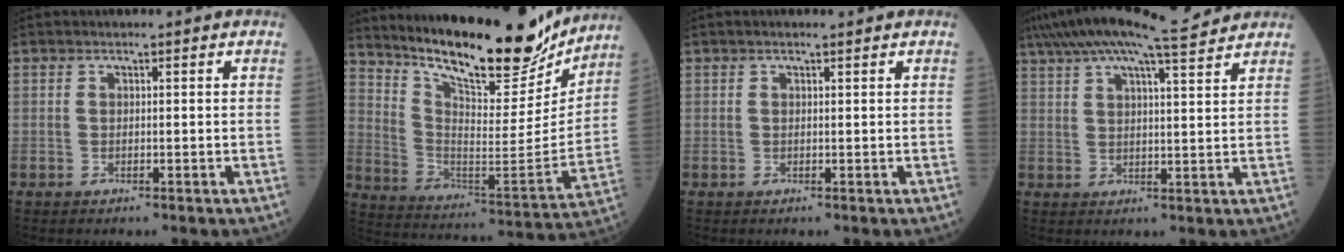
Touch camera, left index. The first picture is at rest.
{"total": 22.3, "force": [19.2, 4.2, 10.4], "torque": [-0.177, -0.035, 0.297]}
{"total": 0.9, "force": [0.6, 0.1, 0.6], "torque": [-0.015, 0.006, 0.009]}
{"total": 14.0, "force": [12.0, 0.8, 7.2], "torque": [-0.137, 0.032, 0.179]}